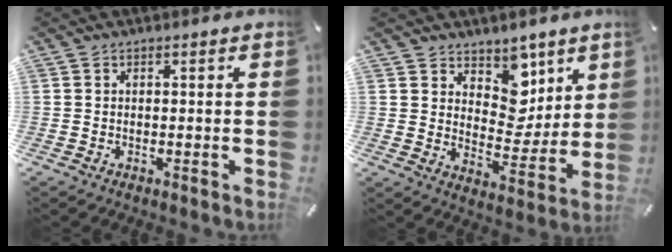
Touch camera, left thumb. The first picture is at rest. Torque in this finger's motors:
{"motor_torque": [0.30, 0.21, 0.14, -0.26, 0.01]}